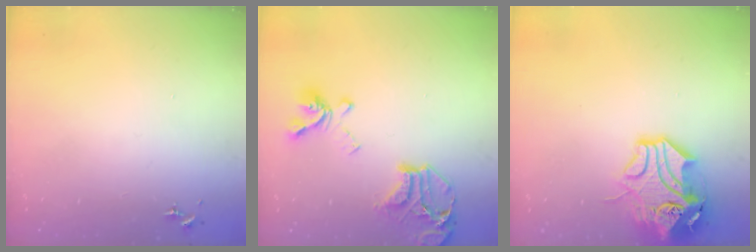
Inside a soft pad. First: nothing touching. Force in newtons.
{"total": 19.6, "press": 19.5, "slide": 2.1}
{"total": 14.5, "press": 14.3, "slide": 1.9}